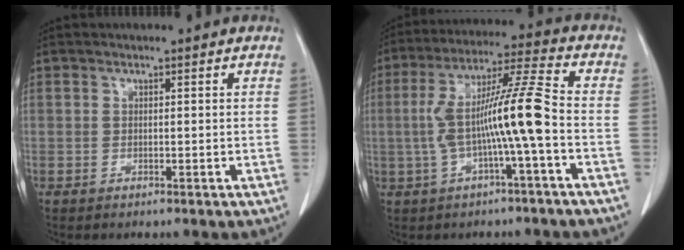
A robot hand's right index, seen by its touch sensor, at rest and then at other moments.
{"total": 11.5, "force": [-1.8, -0.5, 11.4], "torque": [-0.217, 0.026, -0.035]}